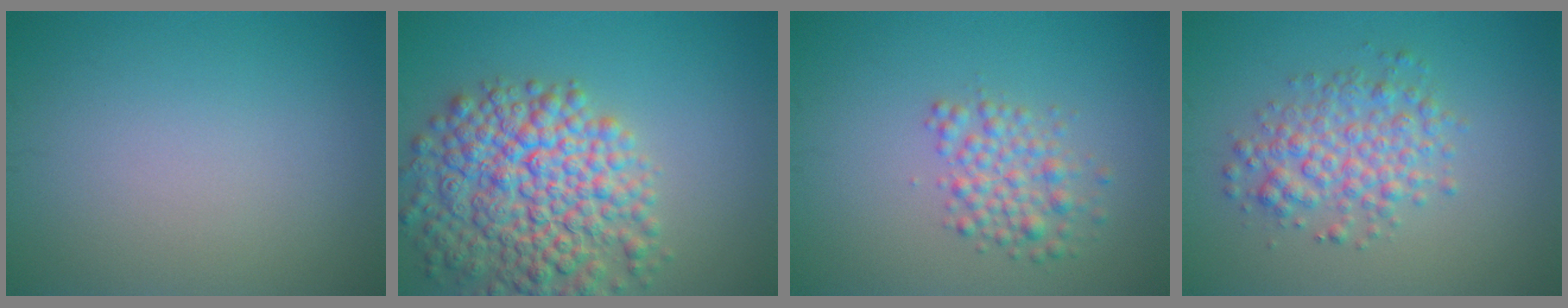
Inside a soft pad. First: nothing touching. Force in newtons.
{"total": 9.5, "press": 9.5, "slide": 0.4}
{"total": 2.9, "press": 2.9, "slide": 0.1}
{"total": 4.0, "press": 4.0, "slide": 0.1}